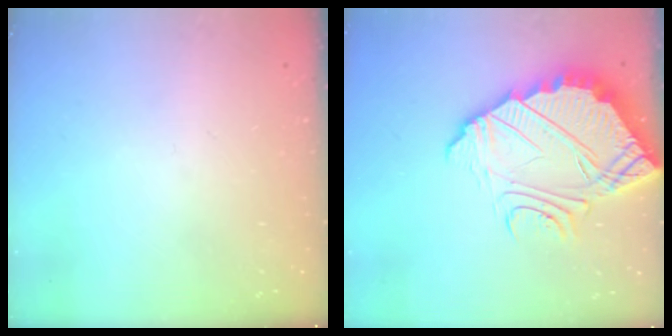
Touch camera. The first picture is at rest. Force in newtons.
{"total": 8.6, "press": 8.5, "slide": 0.6}